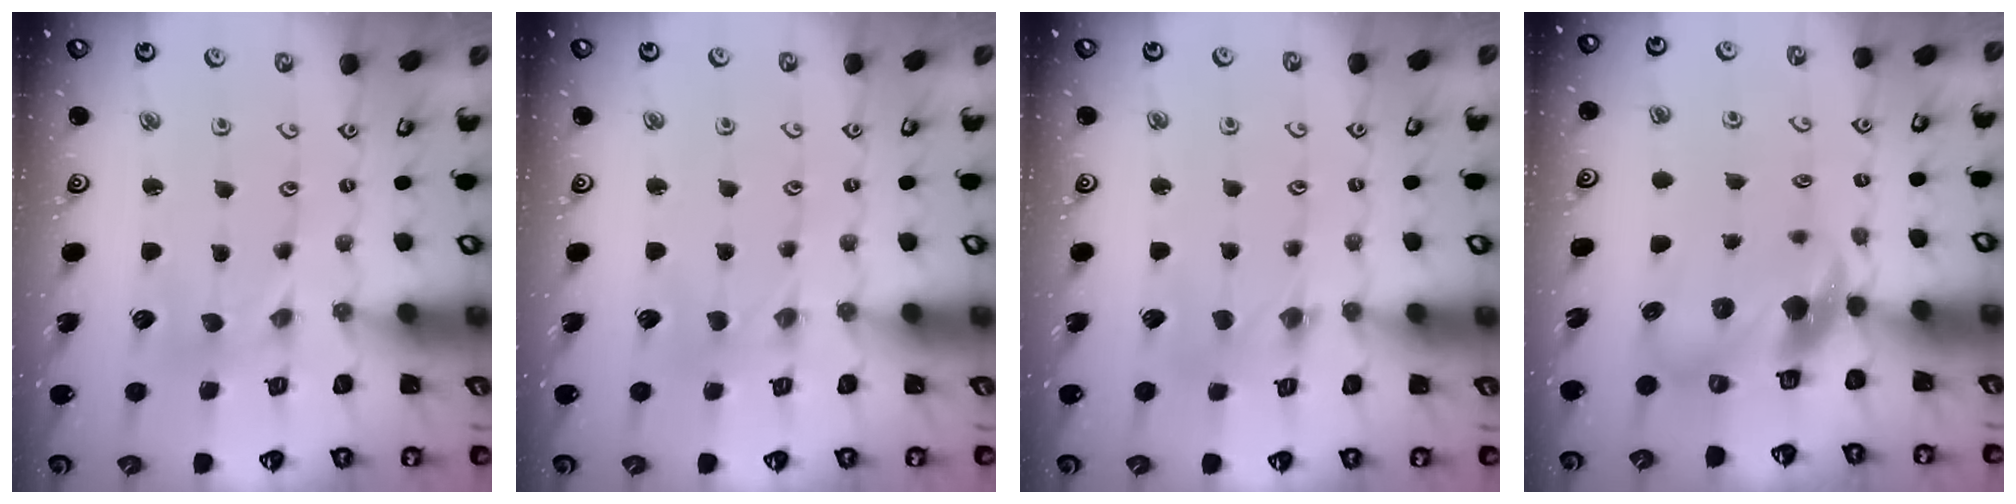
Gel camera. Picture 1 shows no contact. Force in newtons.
{"total": 0.0}
{"total": 1.6, "press": 1.6, "slide": 0.2}
{"total": 8.8, "press": 8.7, "slide": 1.4}